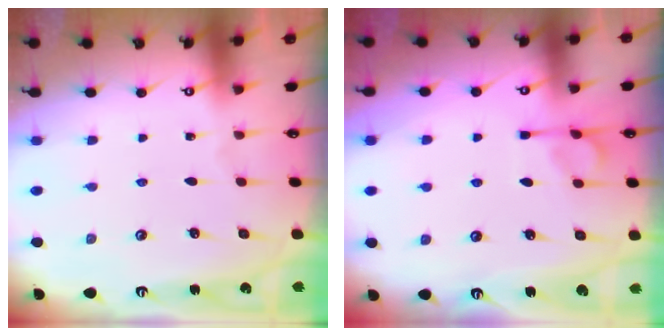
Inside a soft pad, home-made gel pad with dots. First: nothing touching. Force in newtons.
{"total": 7.2, "press": 7.1, "slide": 0.9}